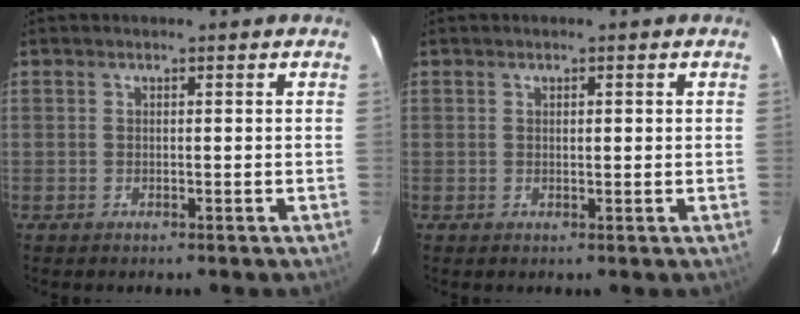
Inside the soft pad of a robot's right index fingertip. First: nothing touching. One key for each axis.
{"total": 0.9, "fx": 0.4, "fy": 0.3, "fz": 0.7, "tx": -0.010, "ty": 0.003, "tz": 0.008}